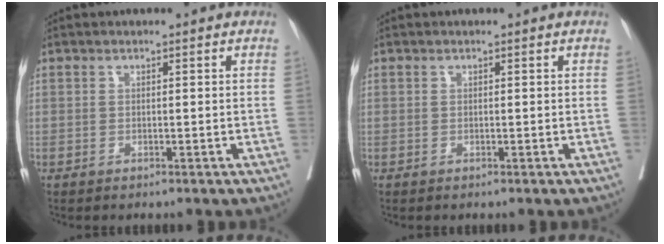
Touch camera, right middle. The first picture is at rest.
{"total": 0.0}